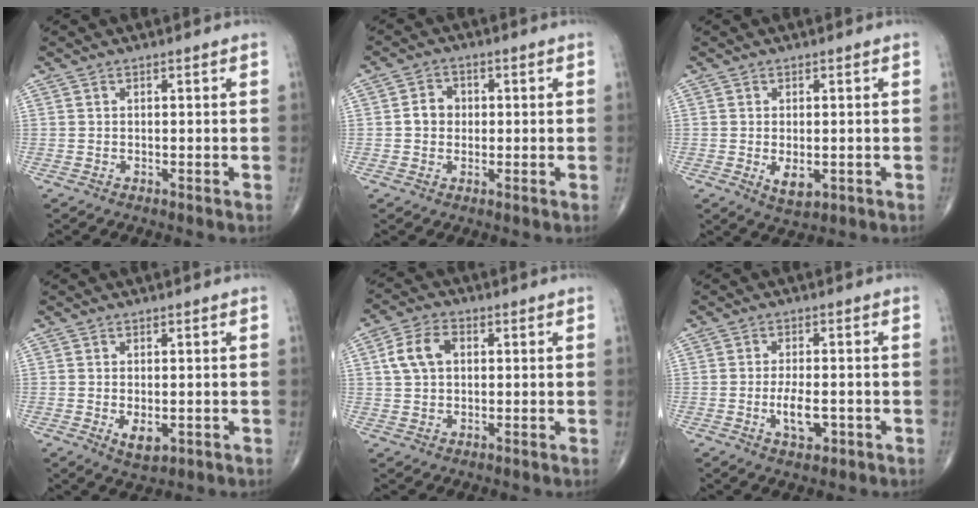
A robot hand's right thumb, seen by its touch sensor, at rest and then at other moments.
{"total": 4.1, "force": [0.1, 3.6, 2.0], "torque": [-0.020, 0.010, -0.003]}
{"total": 3.8, "force": [-0.7, 2.1, 3.1], "torque": [-0.044, -0.008, -0.003]}
{"total": 3.6, "force": [-0.7, 2.0, 3.0], "torque": [-0.042, -0.009, -0.003]}
{"total": 7.2, "force": [1.7, 4.9, 5.0], "torque": [-0.093, 0.012, 0.028]}
{"total": 5.0, "force": [-1.4, 2.3, 4.2], "torque": [-0.072, -0.001, -0.022]}